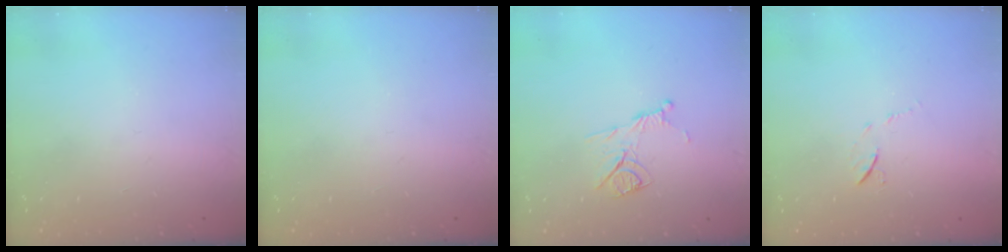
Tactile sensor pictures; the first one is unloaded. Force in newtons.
{"total": 0.0}
{"total": 9.2, "press": 9.2, "slide": 0.2}
{"total": 6.1, "press": 6.0, "slide": 0.9}